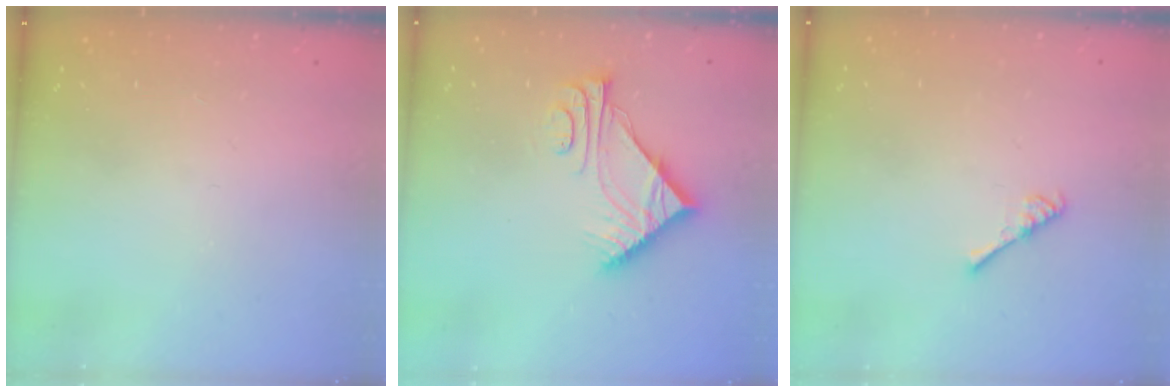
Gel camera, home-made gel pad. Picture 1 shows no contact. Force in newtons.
{"total": 8.7, "press": 8.7, "slide": 0.1}
{"total": 2.6, "press": 2.6, "slide": 0.5}